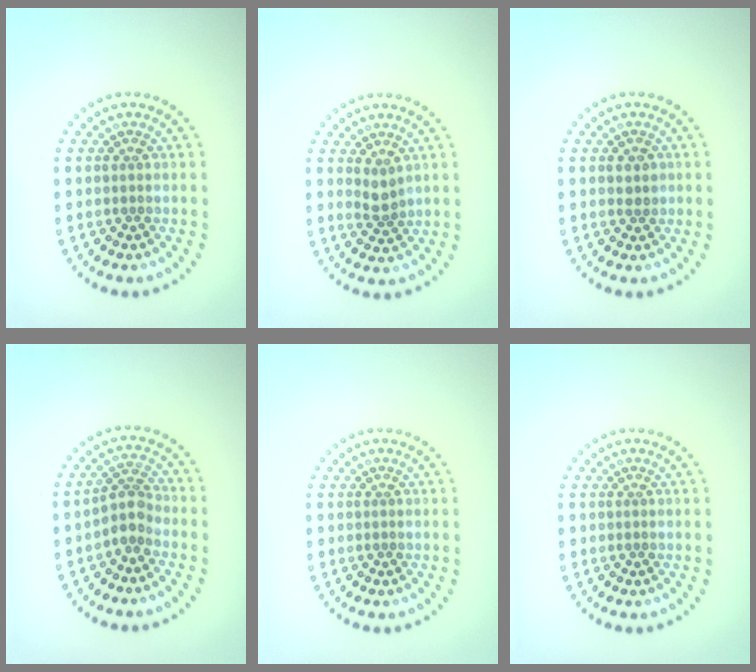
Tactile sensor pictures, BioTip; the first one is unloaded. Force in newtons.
{"total": 1.8, "press": 1.4, "slide": 1.1}
{"total": 1.4, "press": 1.4, "slide": 0.3}
{"total": 2.4, "press": 1.9, "slide": 1.6}
{"total": 0.0}
{"total": 0.0}